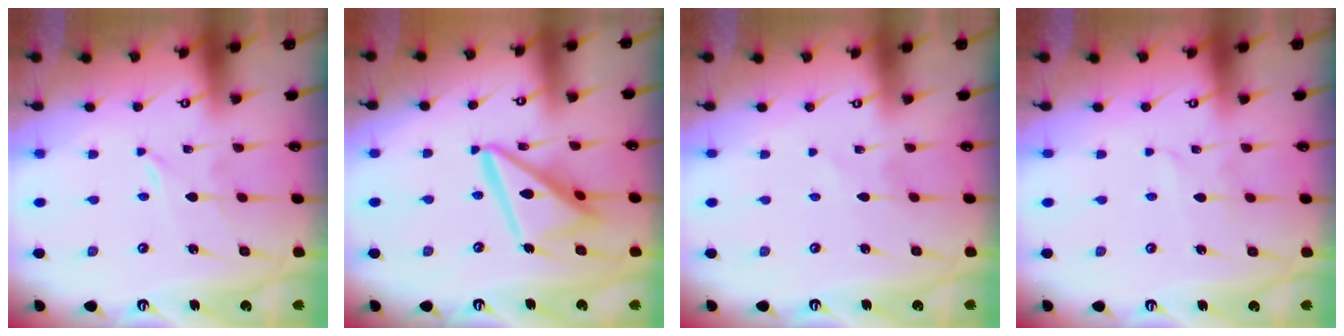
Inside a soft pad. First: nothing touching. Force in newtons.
{"total": 14.6, "press": 14.6, "slide": 1.6}
{"total": 0.6, "press": 0.6, "slide": 0.1}
{"total": 1.2, "press": 1.2, "slide": 0.1}